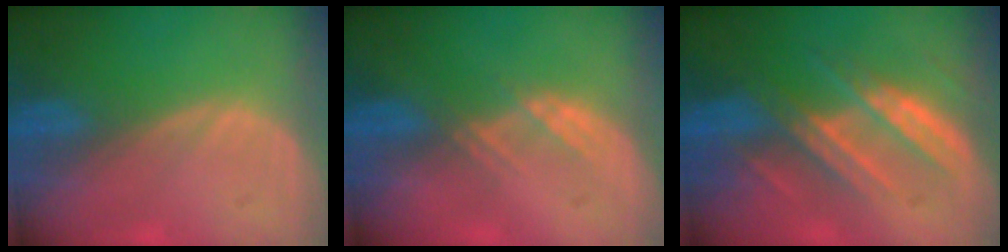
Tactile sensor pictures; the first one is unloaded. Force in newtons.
{"total": 2.3, "press": 2.1, "slide": 0.7}
{"total": 7.5, "press": 7.2, "slide": 2.0}